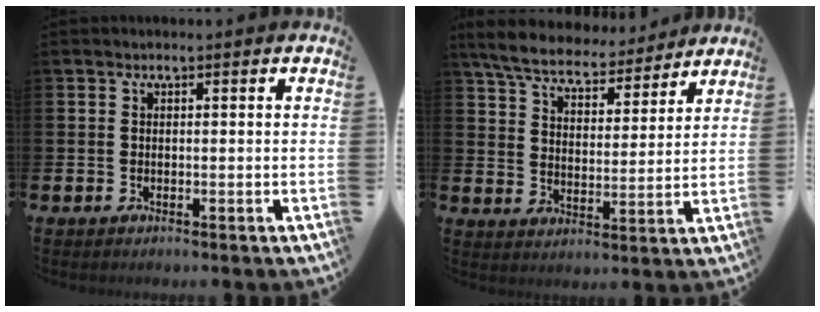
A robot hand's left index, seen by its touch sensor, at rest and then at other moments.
{"total": 6.8, "force": [6.5, 1.5, 1.6], "torque": [-0.063, -0.042, 0.113]}